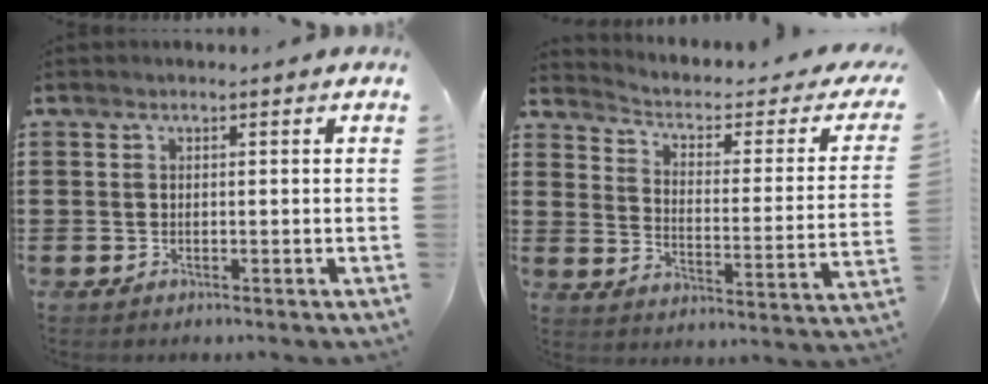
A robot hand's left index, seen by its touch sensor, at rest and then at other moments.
{"total": 2.6, "force": [1.3, 0.9, 2.1], "torque": [-0.052, -0.017, 0.012]}